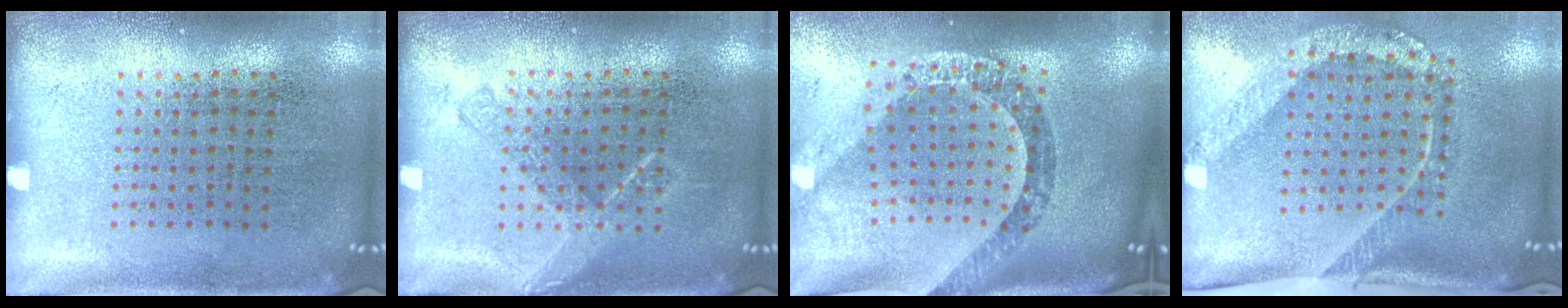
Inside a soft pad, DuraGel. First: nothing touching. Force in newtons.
{"total": 2.1, "press": 2.0, "slide": 0.2}
{"total": 2.6, "press": 2.0, "slide": 1.6}
{"total": 2.4, "press": 1.6, "slide": 1.8}